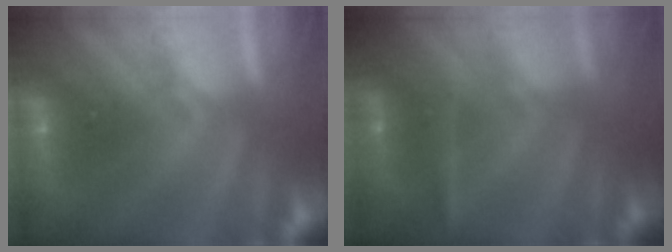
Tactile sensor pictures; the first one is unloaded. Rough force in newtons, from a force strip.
{"total": 2.4}